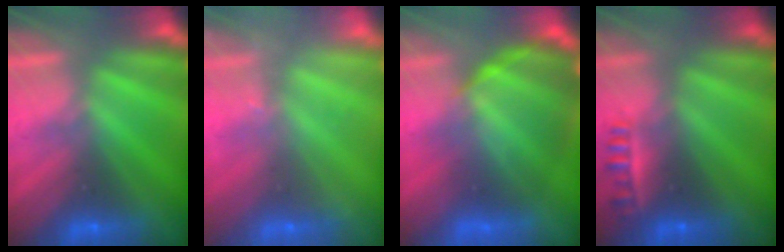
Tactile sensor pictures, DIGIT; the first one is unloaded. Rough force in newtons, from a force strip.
{"total": 2.2}
{"total": 7.5}
{"total": 2.3}